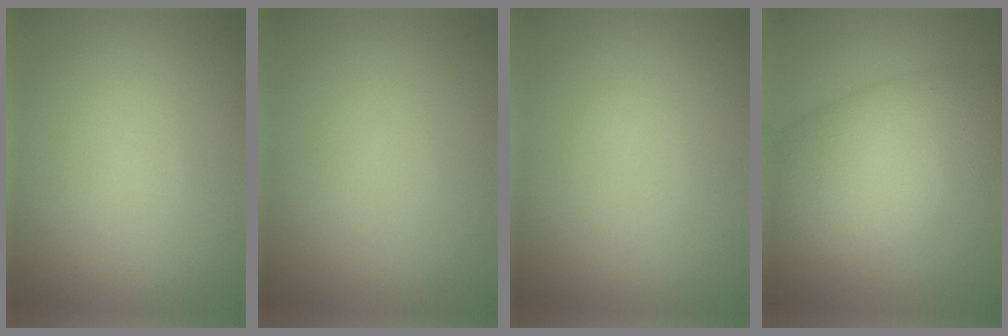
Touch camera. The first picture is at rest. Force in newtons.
{"total": 0.0}
{"total": 0.0}
{"total": 9.6, "press": 9.6, "slide": 0.4}